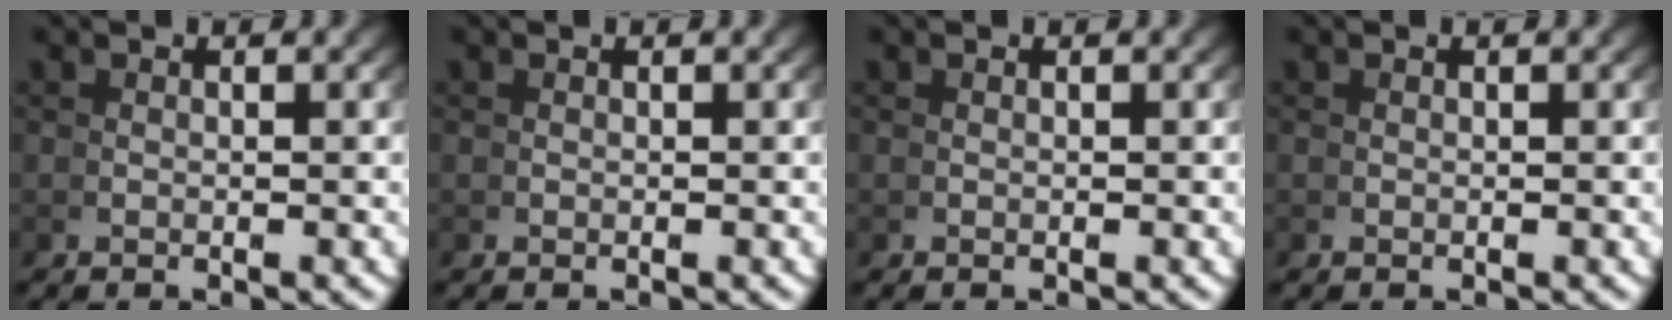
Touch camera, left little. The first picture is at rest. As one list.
[{"total": 0.0}, {"total": 0.0}, {"total": 0.0}]